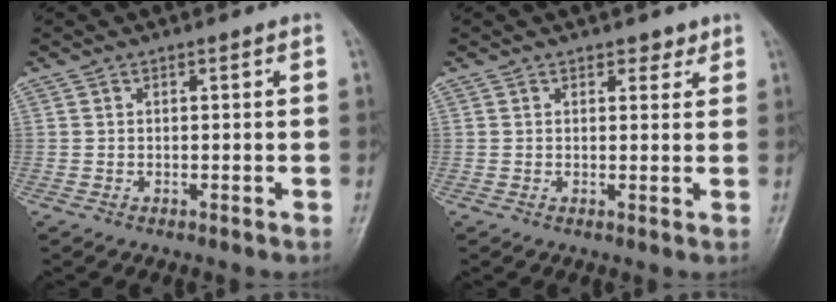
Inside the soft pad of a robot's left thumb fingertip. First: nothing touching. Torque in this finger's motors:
{"motor_torque": [-0.15, 0.06, -0.42, -0.05, 0.04]}